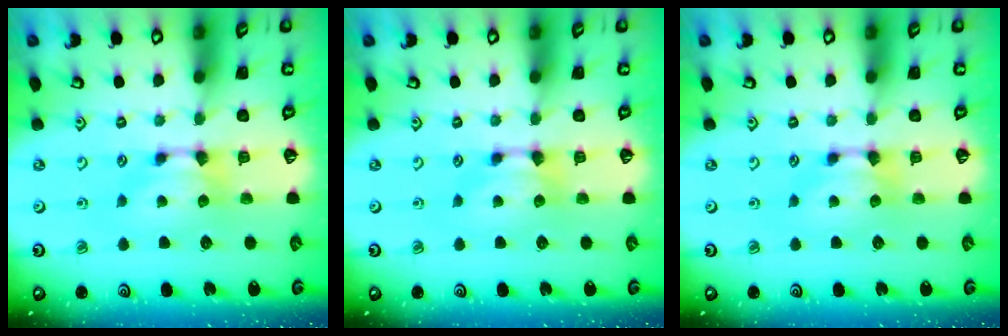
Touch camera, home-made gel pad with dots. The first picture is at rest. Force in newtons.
{"total": 0.0}
{"total": 0.0}